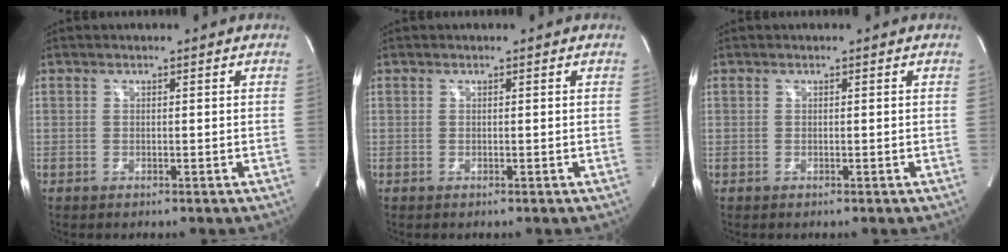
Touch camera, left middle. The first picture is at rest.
{"total": 0.0}
{"total": 0.0}